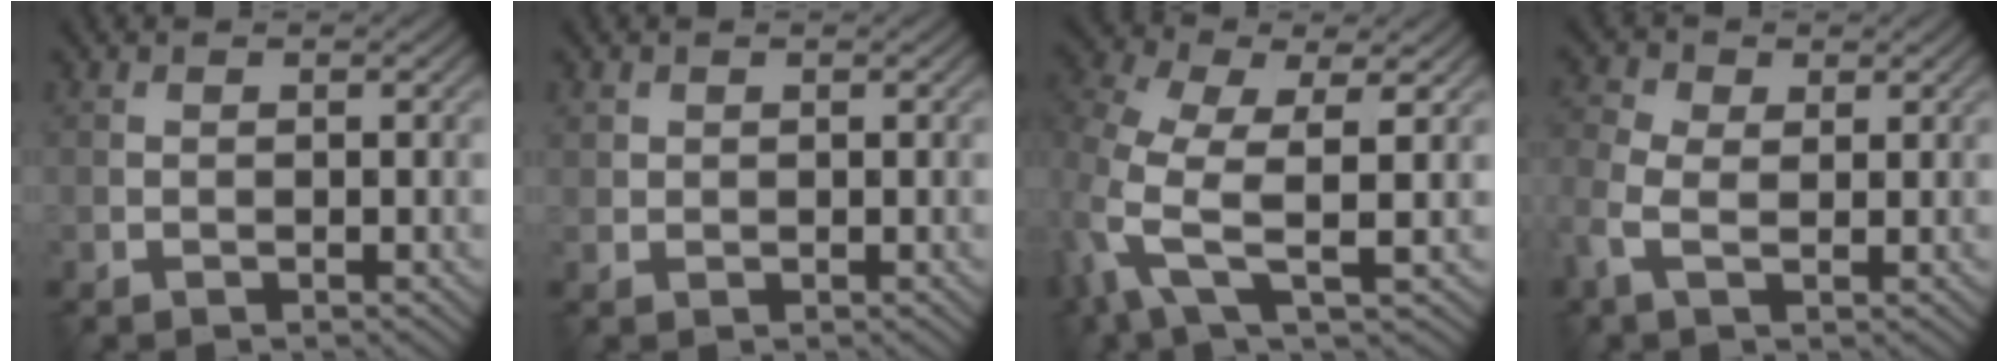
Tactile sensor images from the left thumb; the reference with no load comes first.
{"total": 1.0, "force": [0.6, 0.8, 0.2], "torque": [-0.006, -0.002, 0.015]}
{"total": 8.0, "force": [0.1, 3.5, 7.3], "torque": [-0.176, -0.001, -0.008]}
{"total": 4.6, "force": [-0.4, 2.9, 3.6], "torque": [-0.102, 0.007, -0.017]}